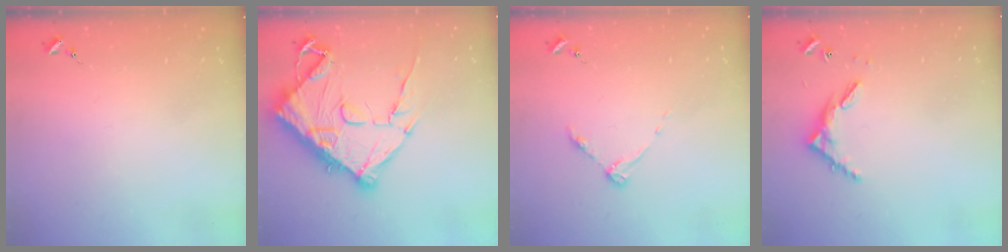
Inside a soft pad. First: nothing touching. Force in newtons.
{"total": 20.9, "press": 20.8, "slide": 2.3}
{"total": 4.9, "press": 4.8, "slide": 0.7}
{"total": 6.3, "press": 6.3, "slide": 0.5}